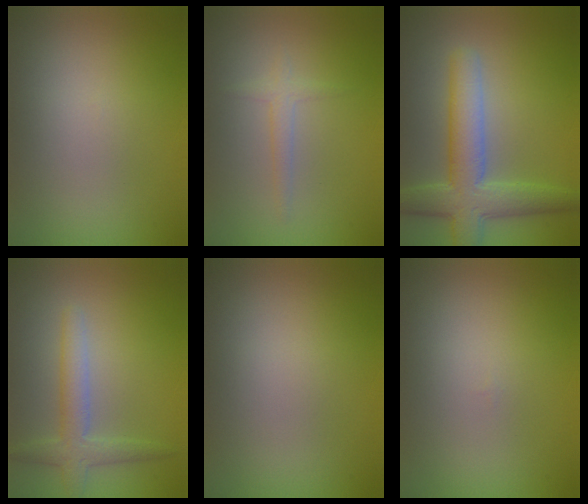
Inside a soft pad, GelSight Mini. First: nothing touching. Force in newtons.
{"total": 1.2, "press": 1.2, "slide": 0.1}
{"total": 6.0, "press": 6.0, "slide": 0.1}
{"total": 2.8, "press": 2.8, "slide": 0.1}
{"total": 0.0}
{"total": 0.0}